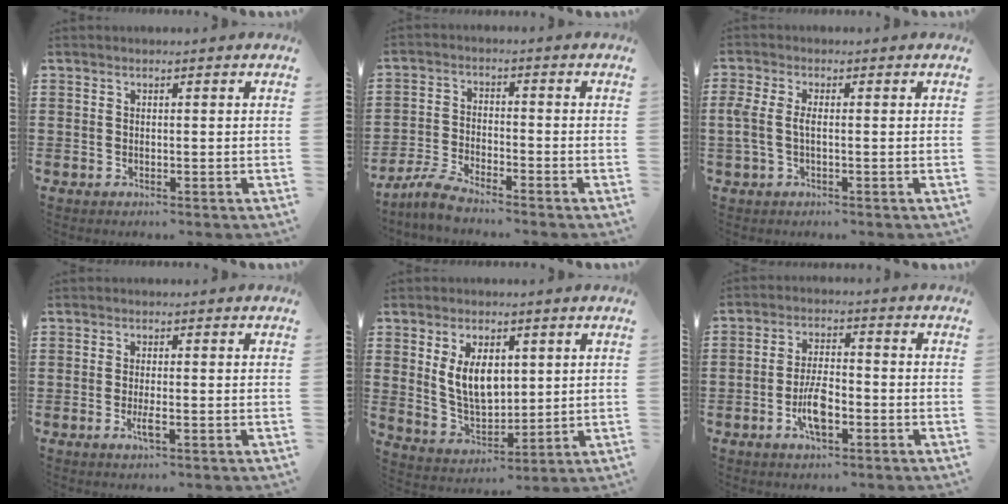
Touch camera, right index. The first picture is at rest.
{"total": 4.5, "force": [-4.3, 0.2, 1.4], "torque": [-0.048, -0.007, -0.089]}
{"total": 2.8, "force": [-0.5, 1.1, 2.5], "torque": [-0.068, -0.005, -0.017]}
{"total": 2.5, "force": [-1.0, 0.3, 2.3], "torque": [-0.054, -0.008, -0.022]}
{"total": 7.6, "force": [2.0, 4.5, 5.8], "torque": [-0.116, 0.004, 0.032]}
{"total": 6.2, "force": [-2.4, 2.4, 5.2], "torque": [-0.114, 0.001, -0.049]}